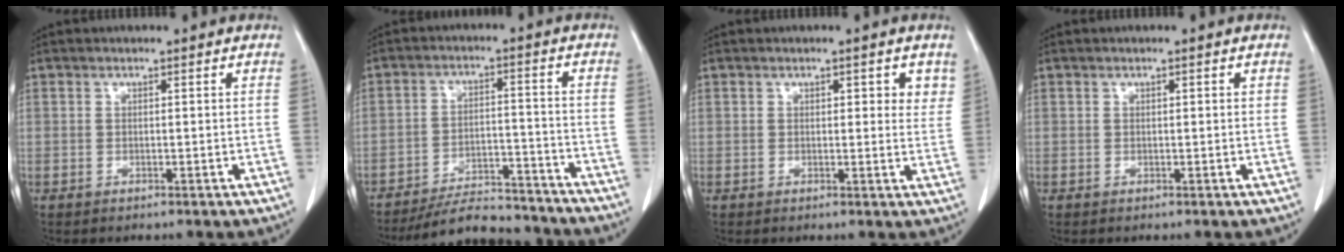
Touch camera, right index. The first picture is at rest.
{"total": 13.1, "force": [-12.4, 2.8, 3.1], "torque": [-0.037, 0.017, -0.180]}
{"total": 3.7, "force": [1.8, 1.7, 2.7], "torque": [-0.021, -0.003, 0.015]}
{"total": 0.7, "force": [0.2, 0.3, 0.6], "torque": [-0.008, 0.002, 0.002]}